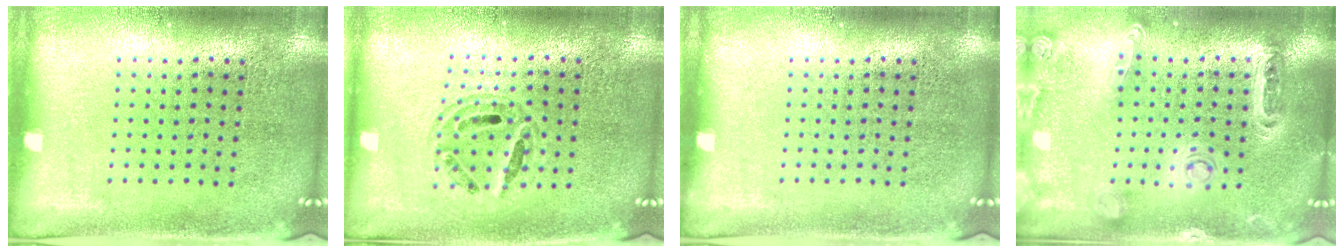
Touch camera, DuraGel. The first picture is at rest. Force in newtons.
{"total": 0.7, "press": 0.6, "slide": 0.2}
{"total": 0.0}
{"total": 1.3, "press": 1.3, "slide": 0.4}